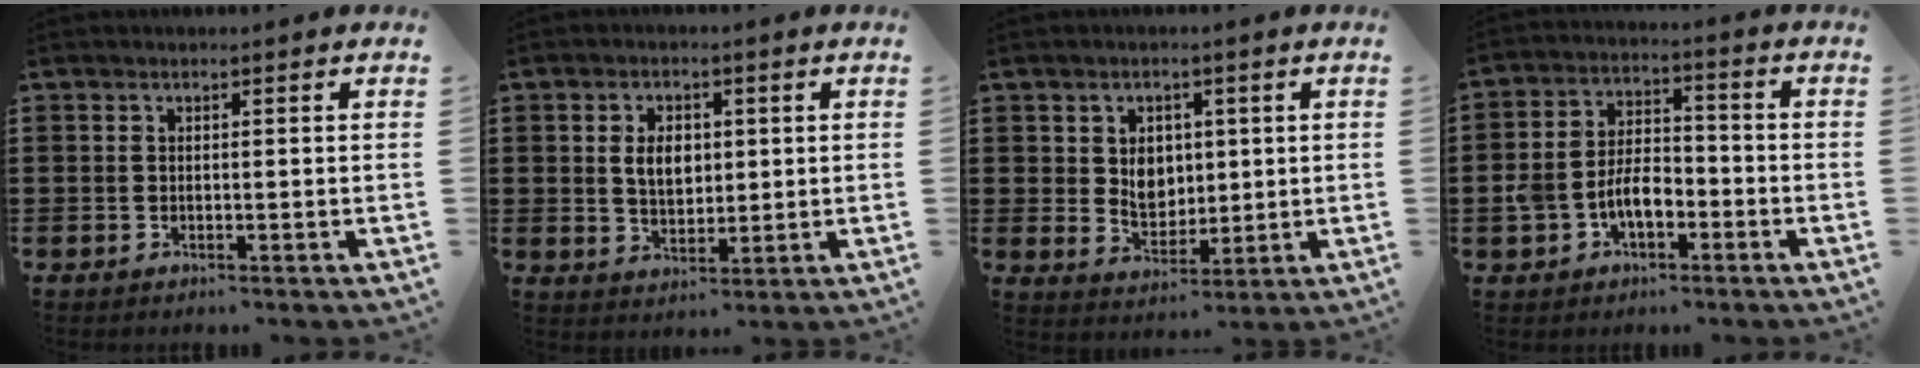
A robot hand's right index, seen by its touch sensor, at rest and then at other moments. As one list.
[{"total": 4.7, "force": [0.7, 3.1, 3.4], "torque": [-0.058, 0.007, 0.006]}, {"total": 5.0, "force": [1.0, 4.1, 2.8], "torque": [-0.053, 0.007, 0.013]}, {"total": 6.7, "force": [-2.6, 4.2, 4.5], "torque": [-0.097, 0.003, -0.055]}]